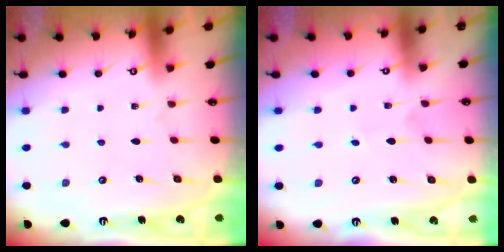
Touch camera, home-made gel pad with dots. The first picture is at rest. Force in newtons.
{"total": 1.5, "press": 1.5, "slide": 0.1}